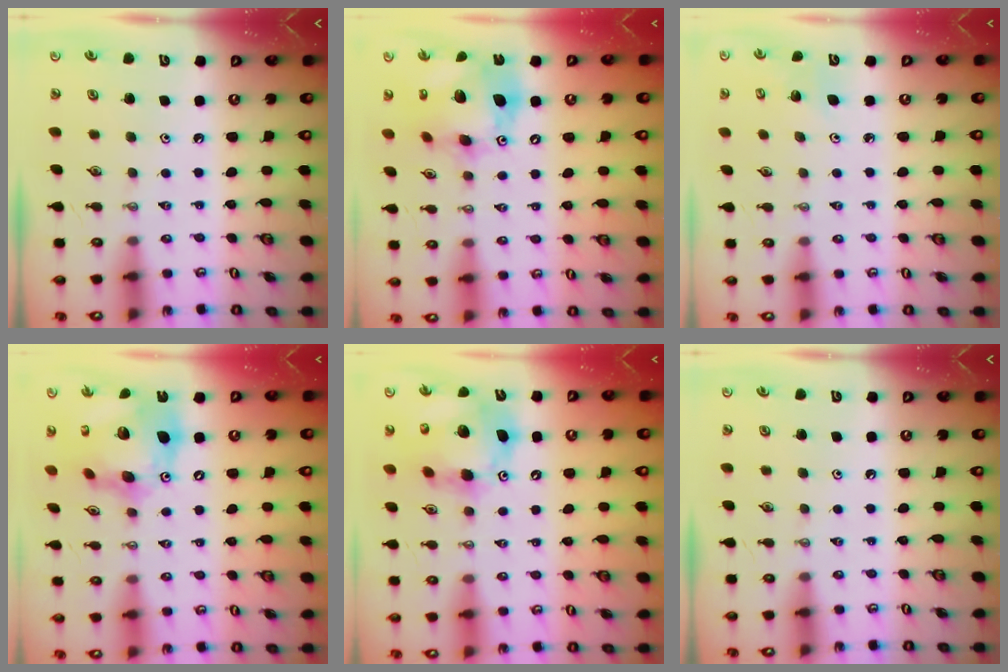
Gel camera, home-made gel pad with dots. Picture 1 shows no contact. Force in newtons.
{"total": 17.0, "press": 16.9, "slide": 1.9}
{"total": 2.8, "press": 2.8, "slide": 0.3}
{"total": 19.8, "press": 19.7, "slide": 1.8}
{"total": 15.7, "press": 15.6, "slide": 1.8}
{"total": 0.0}